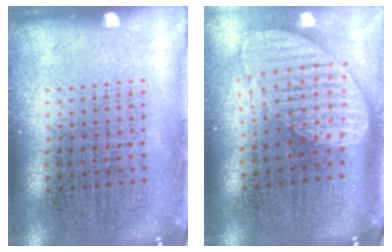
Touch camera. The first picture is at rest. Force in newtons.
{"total": 1.9, "press": 1.5, "slide": 1.1}